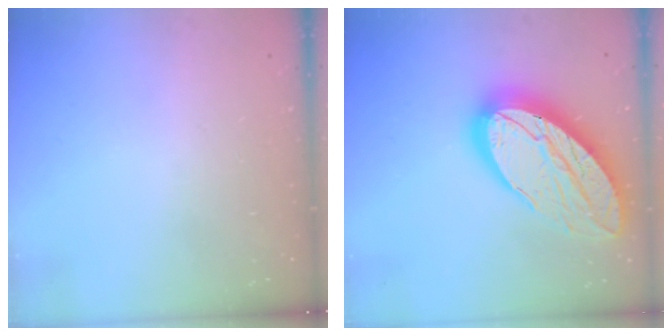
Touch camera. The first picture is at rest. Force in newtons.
{"total": 26.8, "press": 26.7, "slide": 2.4}